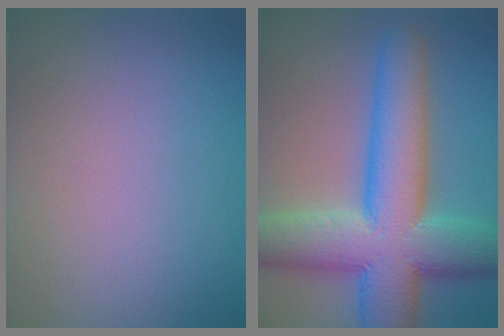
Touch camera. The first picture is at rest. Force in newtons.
{"total": 13.2, "press": 13.2, "slide": 0.5}